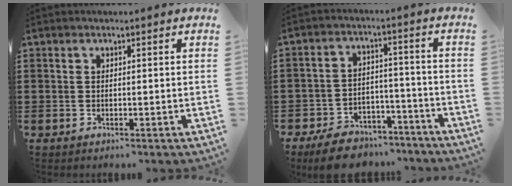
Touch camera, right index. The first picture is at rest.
{"total": 7.4, "force": [-6.7, 2.5, 1.9], "torque": [-0.037, 0.027, -0.127]}